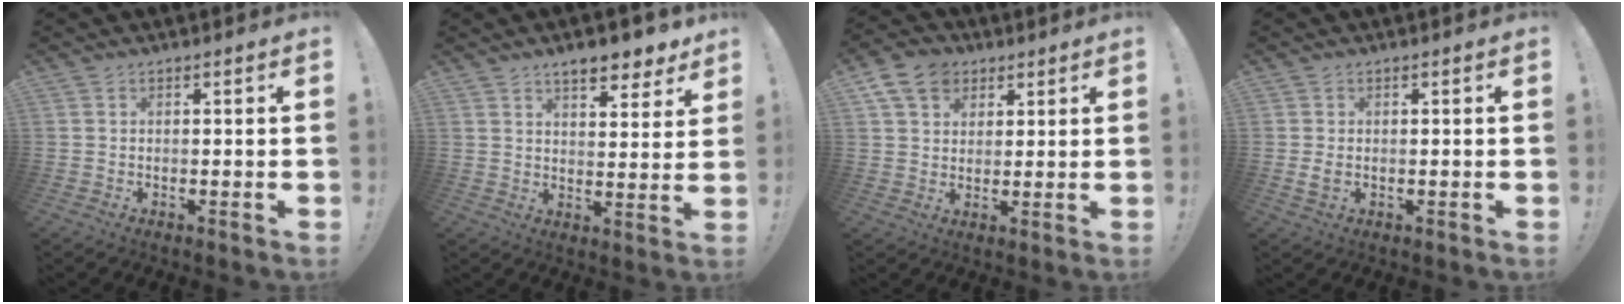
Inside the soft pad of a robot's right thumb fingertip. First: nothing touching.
{"total": 8.6, "force": [6.6, 2.9, 4.6], "torque": [-0.051, -0.047, 0.116]}
{"total": 10.3, "force": [5.0, 7.9, 4.3], "torque": [-0.064, -0.017, 0.099]}
{"total": 1.9, "force": [0.2, 1.2, 1.4], "torque": [-0.011, -0.003, 0.002]}